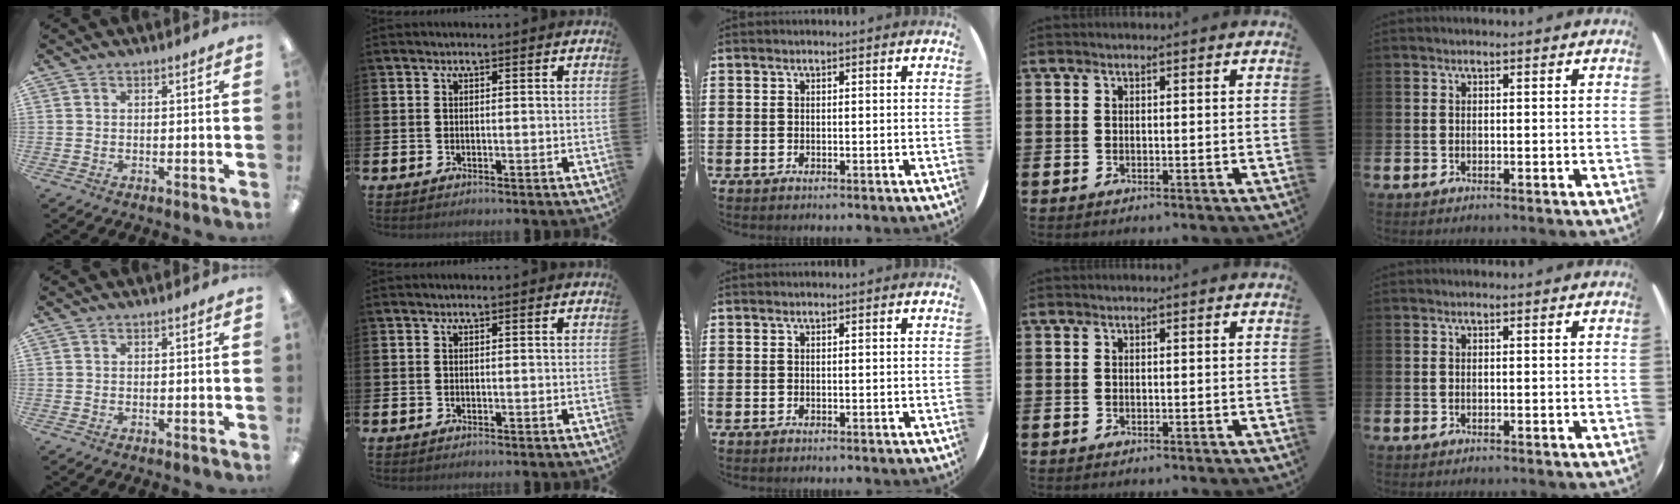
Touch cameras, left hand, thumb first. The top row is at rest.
{}